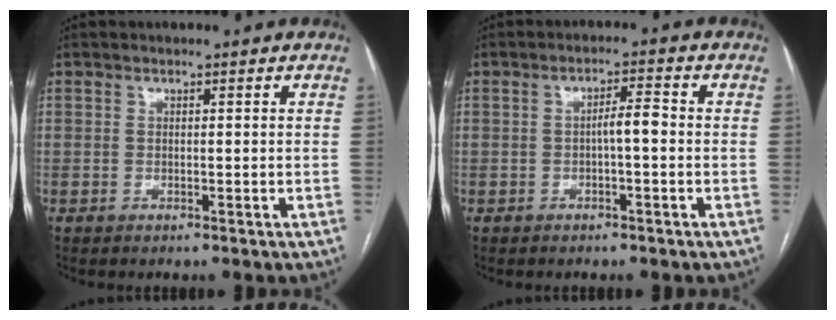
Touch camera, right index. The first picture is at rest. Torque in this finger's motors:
{"motor_torque": [0.59, -0.07, 0.28, 0.09]}